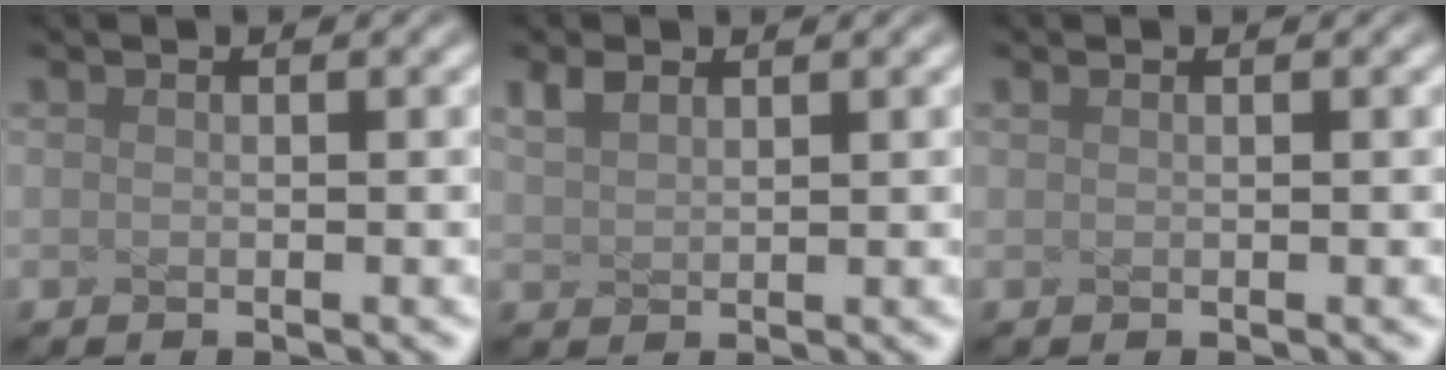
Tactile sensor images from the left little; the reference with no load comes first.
{"total": 1.8, "force": [1.3, 0.9, 0.8], "torque": [-0.024, 0.005, 0.031]}
{"total": 0.0}